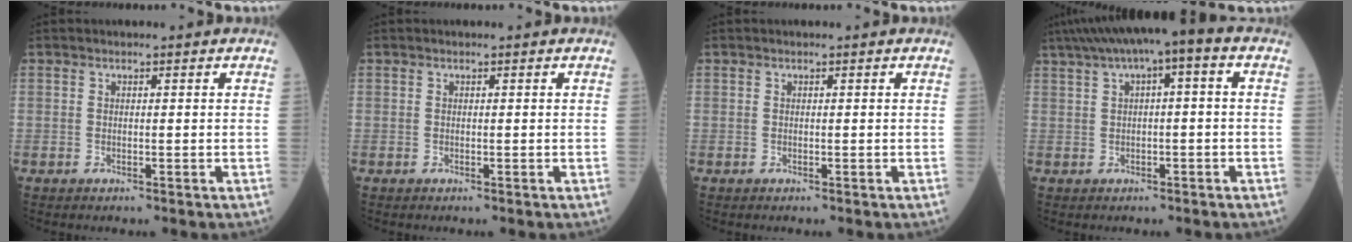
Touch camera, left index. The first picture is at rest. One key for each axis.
{"total": 0.0}
{"total": 0.0}
{"total": 8.8, "fx": 3.5, "fy": 1.6, "fz": 7.9, "tx": -0.137, "ty": 0.043, "tz": 0.050}